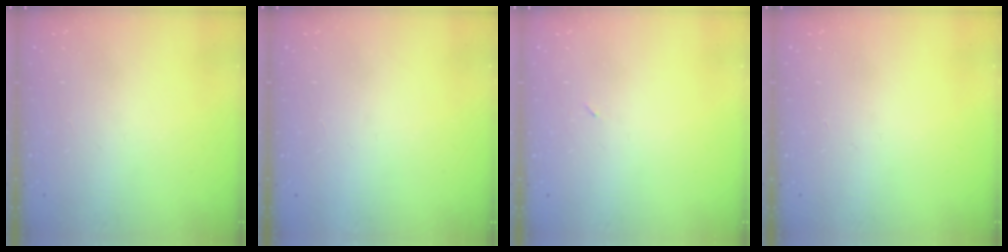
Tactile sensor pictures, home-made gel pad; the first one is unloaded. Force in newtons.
{"total": 1.6, "press": 1.6, "slide": 0.1}
{"total": 2.1, "press": 1.9, "slide": 1.0}
{"total": 0.0}